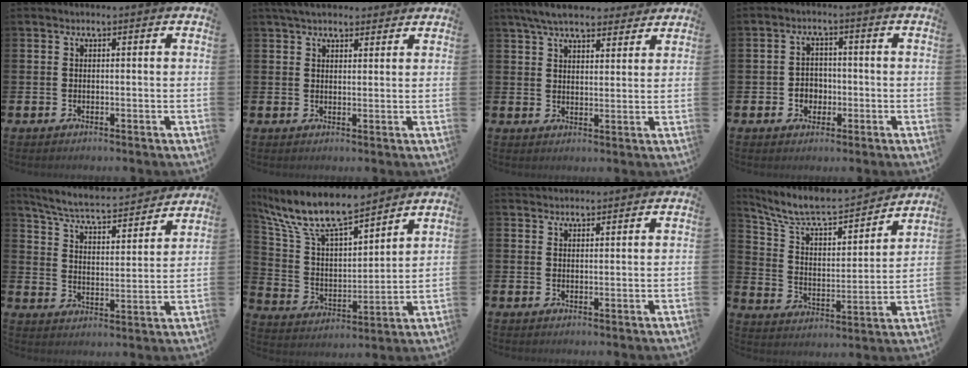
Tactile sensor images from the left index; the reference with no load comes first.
{"total": 4.2, "force": [3.7, 1.5, 1.2], "torque": [-0.031, -0.008, 0.069]}
{"total": 6.6, "force": [6.1, 1.6, 2.0], "torque": [-0.057, -0.018, 0.113]}
{"total": 2.9, "force": [-0.8, 2.6, 1.0], "torque": [-0.018, 0.003, -0.023]}
{"total": 6.0, "force": [5.5, 0.8, 2.1], "torque": [-0.073, -0.046, 0.089]}
{"total": 11.0, "force": [9.7, 2.2, 4.7], "torque": [-0.140, -0.058, 0.168]}
{"total": 2.0, "force": [2.0, 0.4, 0.0], "torque": [0.005, -0.010, 0.035]}
{"total": 8.8, "force": [7.9, 2.2, 3.3], "torque": [-0.107, -0.056, 0.135]}